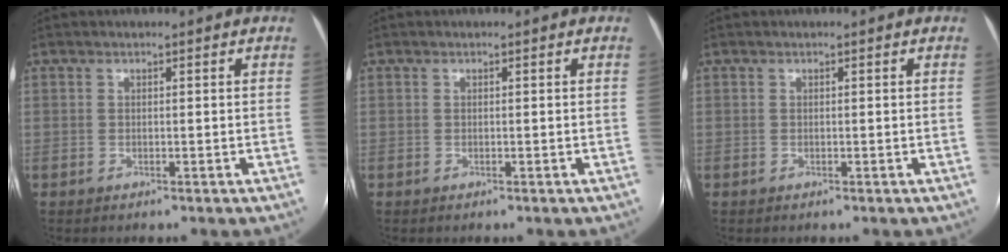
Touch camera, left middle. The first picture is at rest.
{"total": 0.0}
{"total": 0.0}